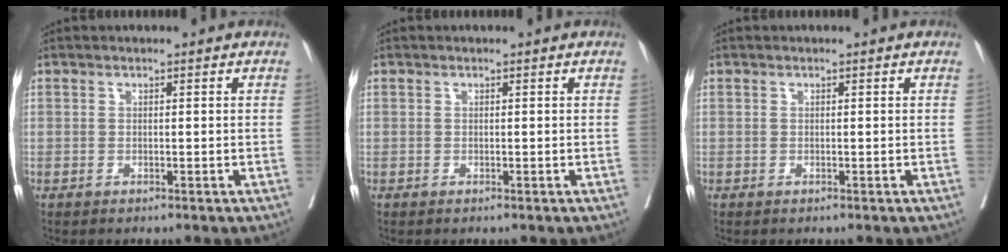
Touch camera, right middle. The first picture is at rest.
{"total": 0.0}
{"total": 0.0}